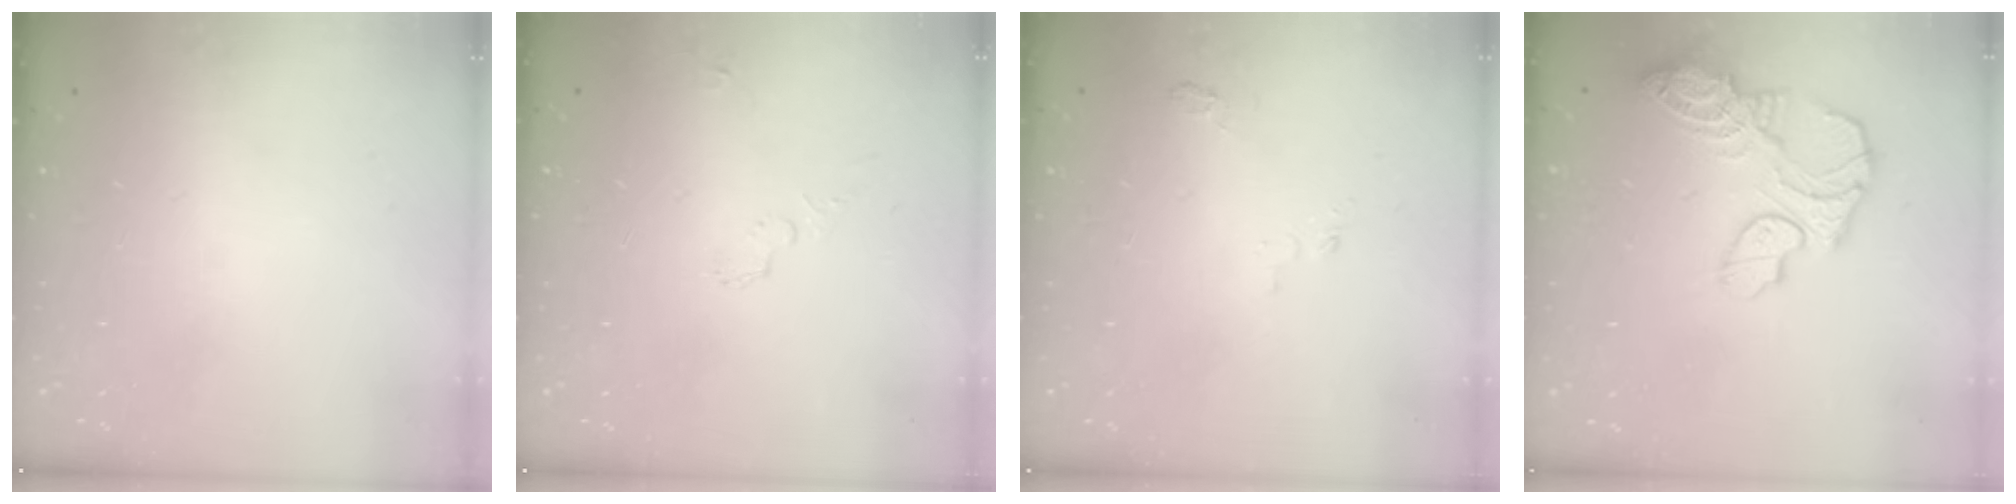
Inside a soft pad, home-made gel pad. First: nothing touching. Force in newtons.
{"total": 4.1, "press": 3.7, "slide": 1.7}
{"total": 3.3, "press": 3.2, "slide": 0.9}
{"total": 13.8, "press": 13.7, "slide": 1.4}